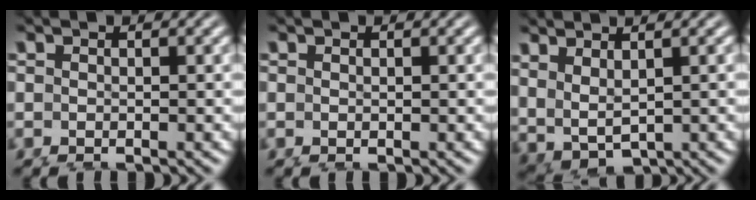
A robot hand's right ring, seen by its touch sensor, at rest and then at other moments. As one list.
[{"total": 0.0}, {"total": 2.5, "force": [1.9, 1.2, 1.2], "torque": [-0.036, 0.001, 0.043]}]